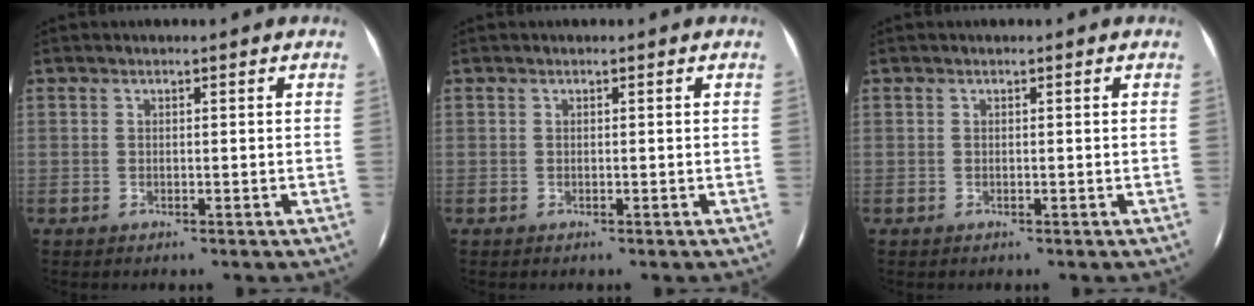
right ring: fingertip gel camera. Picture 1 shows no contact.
{"total": 0.0}
{"total": 0.0}